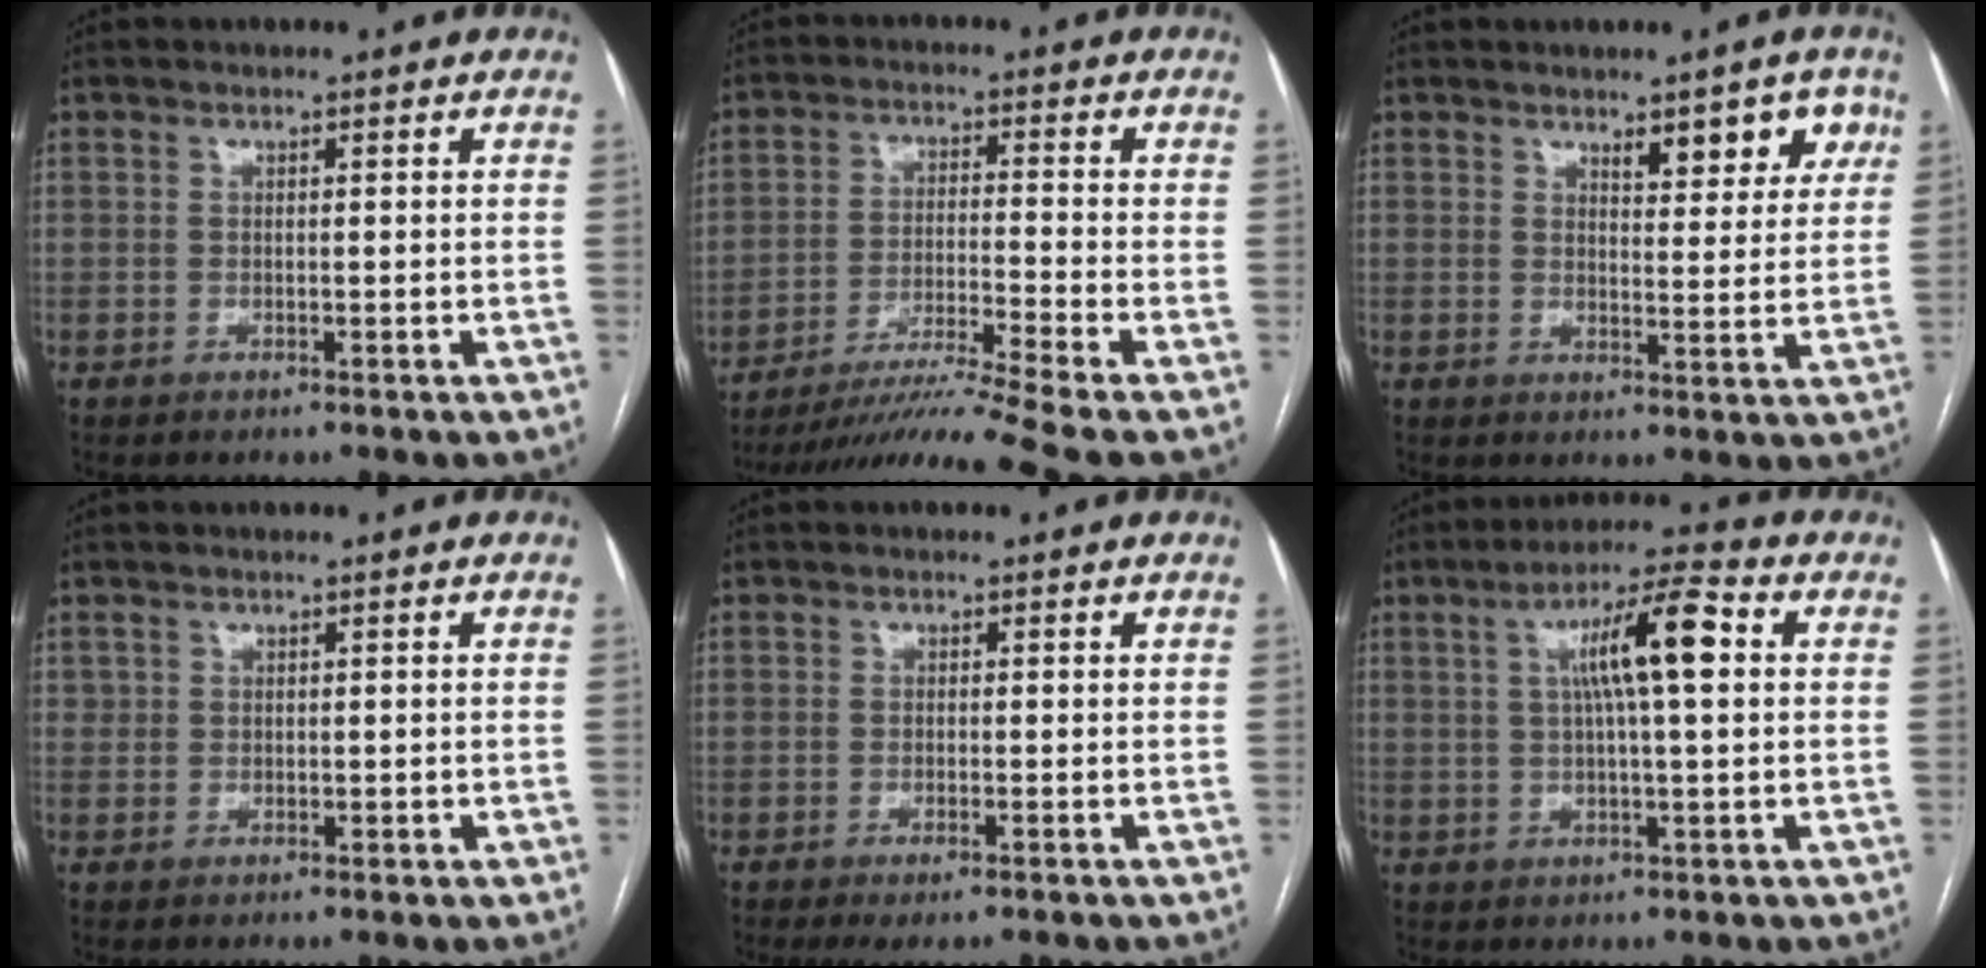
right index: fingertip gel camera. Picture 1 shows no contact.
{"total": 13.7, "force": [-11.5, -3.4, 6.7], "torque": [-0.107, -0.021, -0.190]}
{"total": 6.4, "force": [3.8, 2.2, 4.6], "torque": [-0.049, 0.004, 0.049]}
{"total": 1.2, "force": [0.4, 1.1, 0.4], "torque": [-0.004, 0.002, 0.009]}
{"total": 2.2, "force": [-1.2, 0.4, 1.8], "torque": [-0.027, -0.003, -0.015]}
{"total": 10.1, "force": [2.3, 1.0, 9.8], "torque": [-0.165, 0.022, 0.036]}